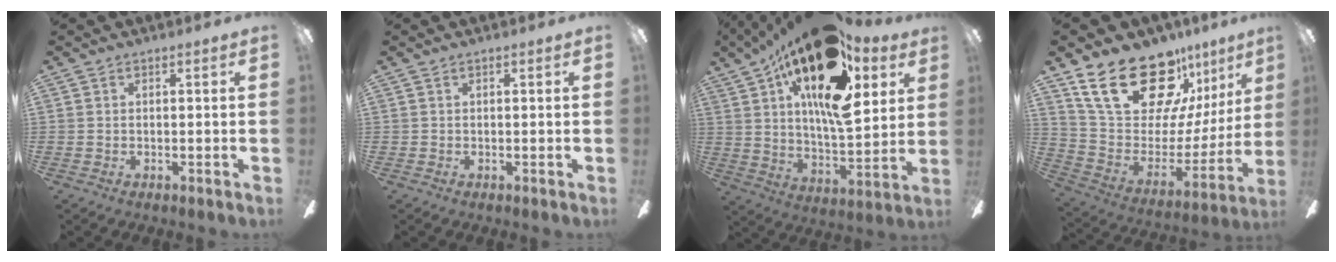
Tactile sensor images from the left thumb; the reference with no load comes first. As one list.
[{"total": 0.0}, {"total": 24.7, "force": [14.0, 9.7, 17.8], "torque": [-0.300, -0.072, 0.235]}, {"total": 27.0, "force": [18.3, 12.7, 15.1], "torque": [-0.252, -0.124, 0.341]}]